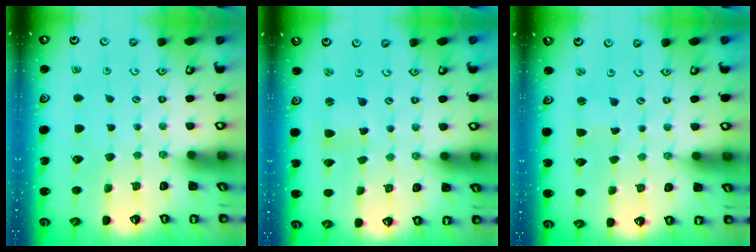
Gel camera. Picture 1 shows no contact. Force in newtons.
{"total": 1.0, "press": 1.0, "slide": 0.3}
{"total": 1.0, "press": 1.0, "slide": 0.1}